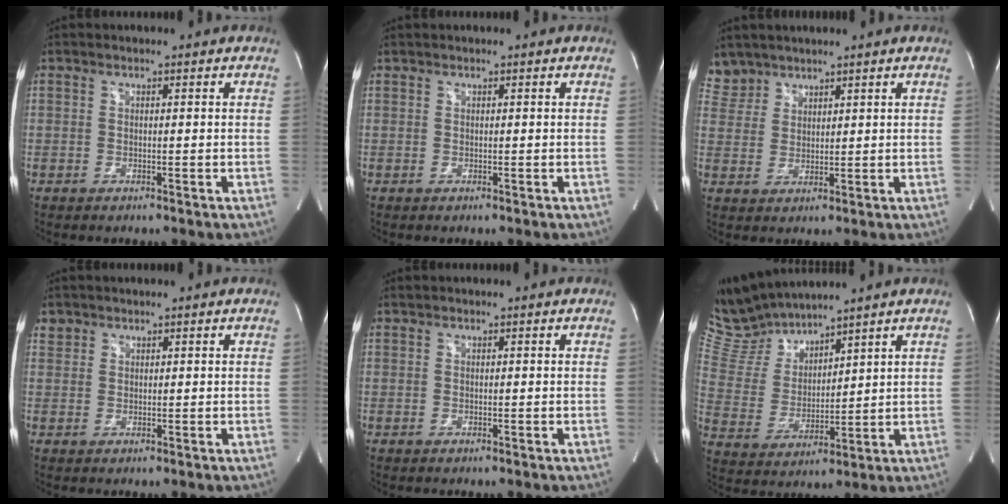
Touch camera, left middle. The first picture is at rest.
{"total": 0.0}
{"total": 4.3, "force": [3.8, 1.9, -0.4], "torque": [0.009, 0.009, 0.085]}
{"total": 1.4, "force": [1.0, 0.9, -0.2], "torque": [0.010, 0.007, 0.016]}
{"total": 0.0}
{"total": 9.3, "force": [9.1, 0.9, 1.3], "torque": [-0.054, 0.014, 0.203]}